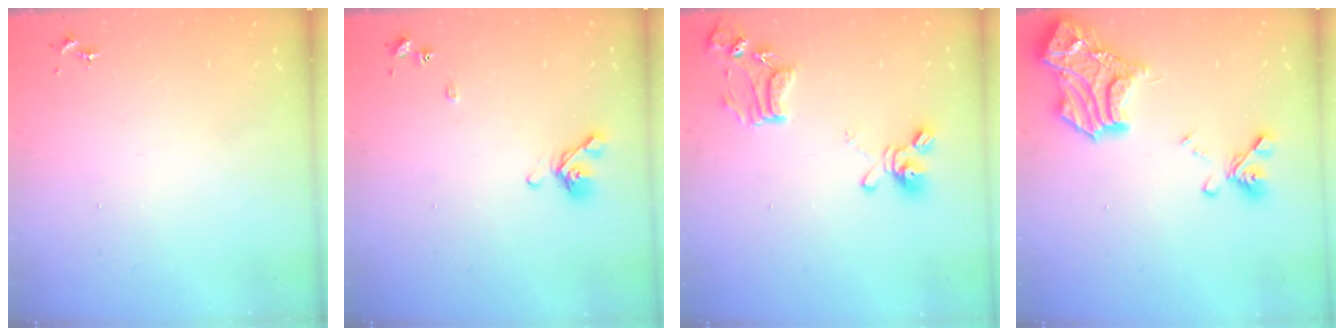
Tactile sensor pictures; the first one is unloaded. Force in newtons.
{"total": 8.6, "press": 8.4, "slide": 1.4}
{"total": 14.6, "press": 14.6, "slide": 1.4}
{"total": 22.9, "press": 22.8, "slide": 2.3}